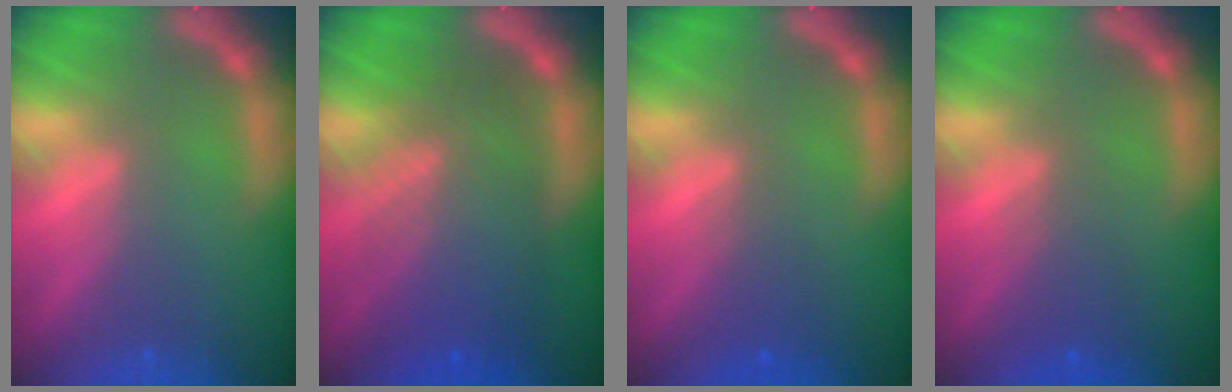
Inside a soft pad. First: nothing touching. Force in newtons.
{"total": 8.6}
{"total": 1.9}
{"total": 2.5}